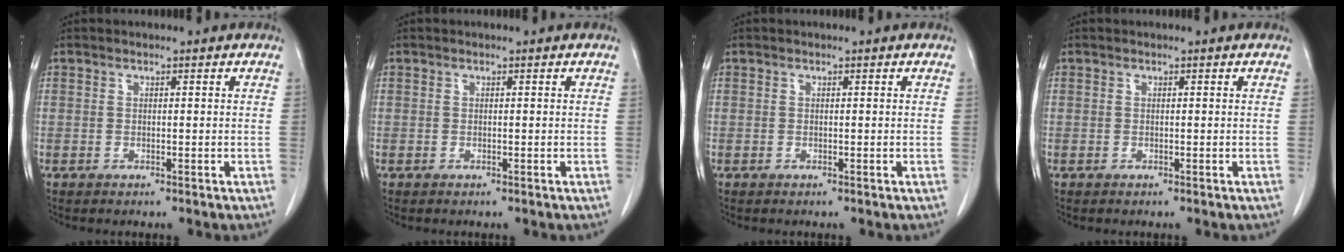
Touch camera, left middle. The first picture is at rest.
{"total": 0.0}
{"total": 0.0}
{"total": 0.0}